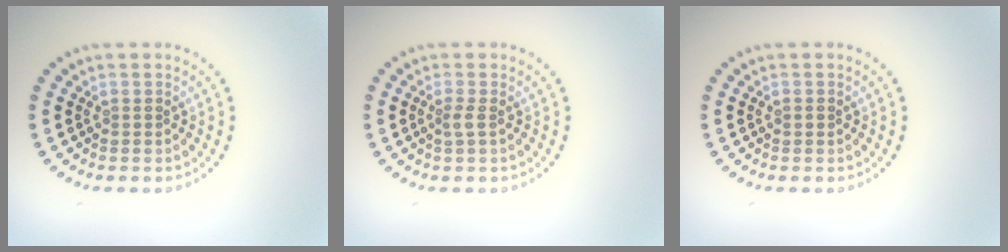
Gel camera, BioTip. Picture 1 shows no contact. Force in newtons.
{"total": 1.1, "press": 0.8, "slide": 0.7}
{"total": 0.6, "press": 0.6, "slide": 0.1}